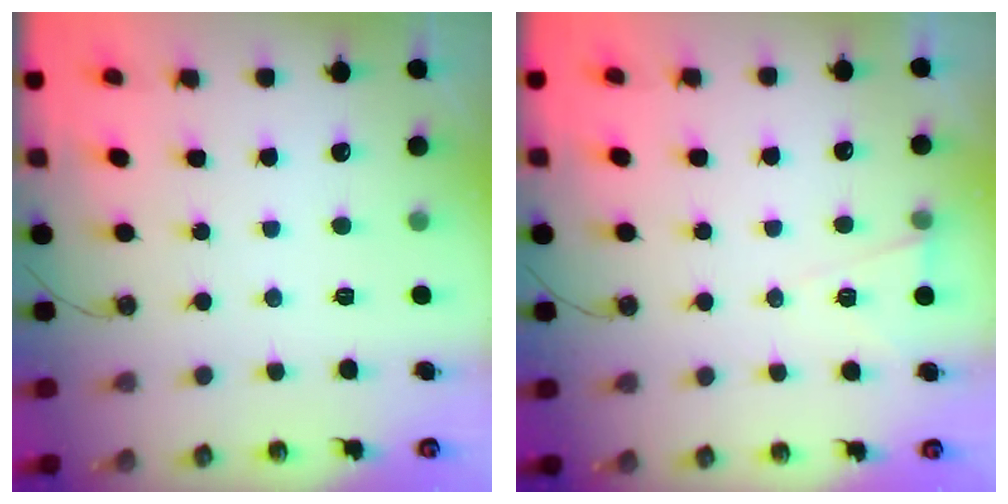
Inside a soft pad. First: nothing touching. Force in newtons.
{"total": 5.4, "press": 3.3, "slide": 4.2}